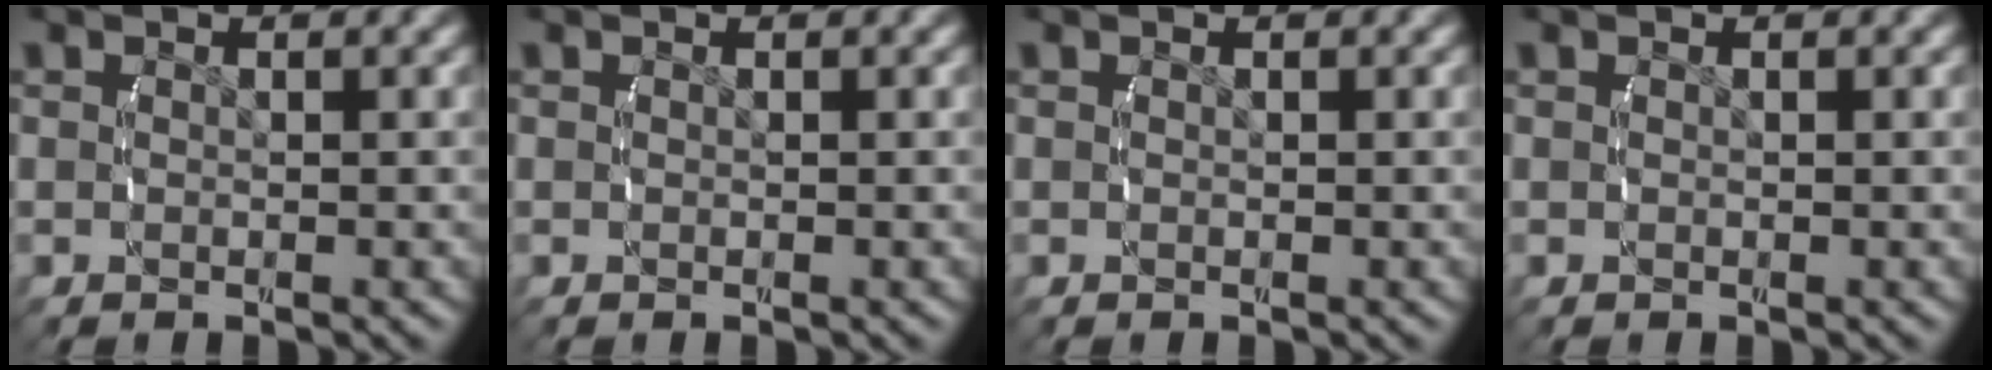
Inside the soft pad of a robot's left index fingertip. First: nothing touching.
{"total": 0.0}
{"total": 0.0}
{"total": 0.0}